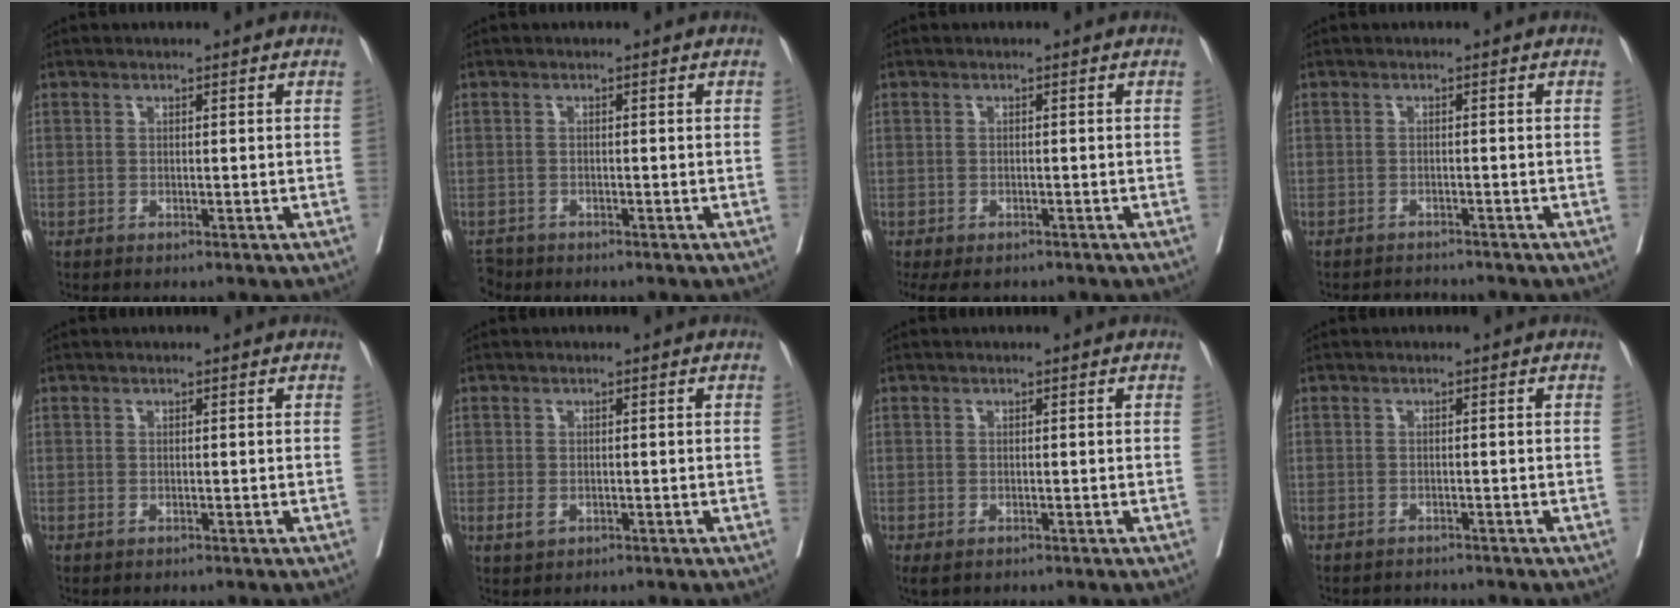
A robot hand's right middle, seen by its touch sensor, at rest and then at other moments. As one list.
[{"total": 2.1, "force": [-2.0, 0.8, -0.2], "torque": [0.001, -0.005, -0.036]}, {"total": 6.3, "force": [-4.7, 3.2, 2.7], "torque": [-0.044, -0.010, -0.066]}, {"total": 2.5, "force": [-2.4, -0.2, -0.4], "torque": [0.007, -0.012, -0.037]}, {"total": 0.0}, {"total": 1.7, "force": [-0.5, 1.2, 1.2], "torque": [-0.023, -0.002, -0.002]}, {"total": 1.4, "force": [-0.7, 0.8, 0.9], "torque": [-0.014, -0.004, -0.006]}, {"total": 1.7, "force": [-1.6, 0.3, -0.2], "torque": [0.003, -0.005, -0.023]}]